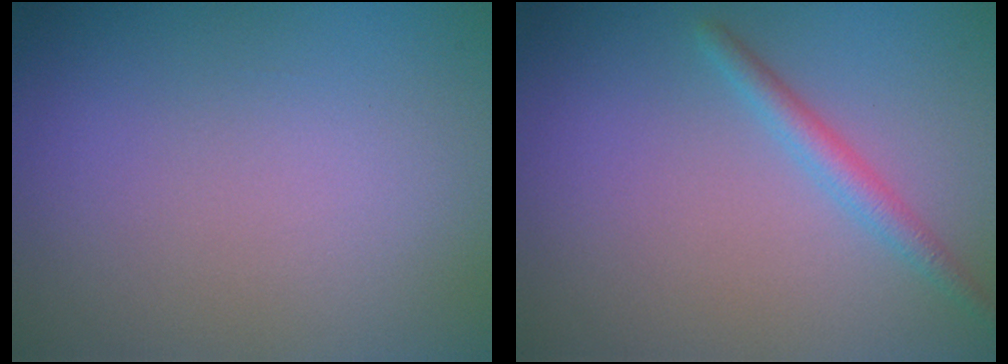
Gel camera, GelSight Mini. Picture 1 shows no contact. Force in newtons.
{"total": 1.8, "press": 1.8, "slide": 0.0}